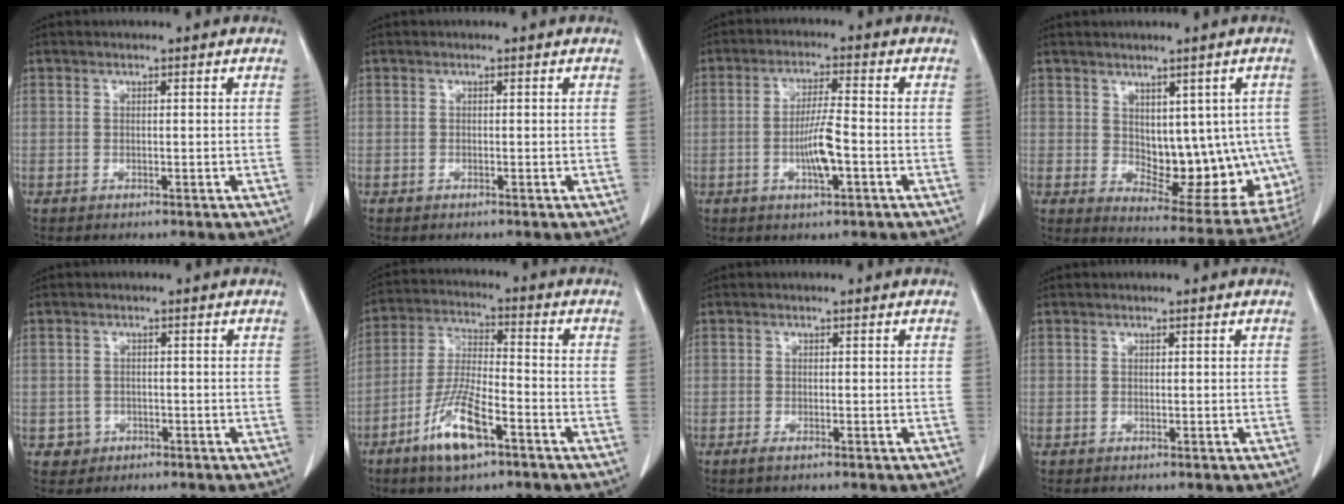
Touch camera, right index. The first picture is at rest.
{"total": 0.0}
{"total": 6.1, "force": [-1.6, 0.7, 5.9], "torque": [-0.115, 0.000, -0.027]}
{"total": 13.7, "force": [0.4, 7.4, 11.6], "torque": [-0.136, 0.001, 0.029]}
{"total": 2.2, "force": [-0.7, 2.1, -0.1], "torque": [0.011, 0.012, -0.007]}
{"total": 10.2, "force": [-5.6, 2.3, 8.3], "torque": [-0.170, -0.010, -0.104]}
{"total": 1.0, "force": [-0.7, 0.2, 0.7], "torque": [-0.014, -0.002, -0.012]}
{"total": 0.0}